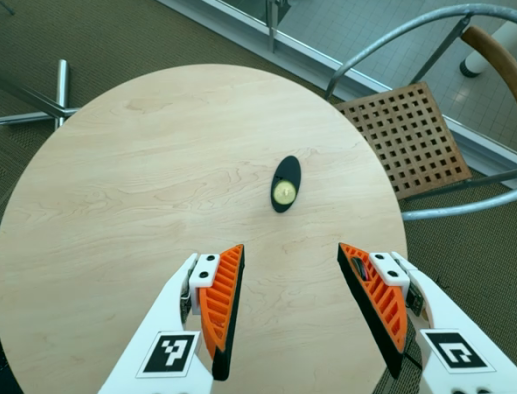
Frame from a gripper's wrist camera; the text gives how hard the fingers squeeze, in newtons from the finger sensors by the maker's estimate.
{"total": 0.0}